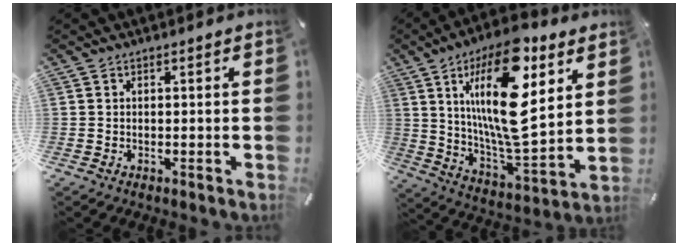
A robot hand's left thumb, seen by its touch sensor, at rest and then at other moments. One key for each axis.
{"total": 24.6, "fx": 9.7, "fy": 9.6, "fz": 20.4, "tx": -0.396, "ty": -0.051, "tz": 0.143}